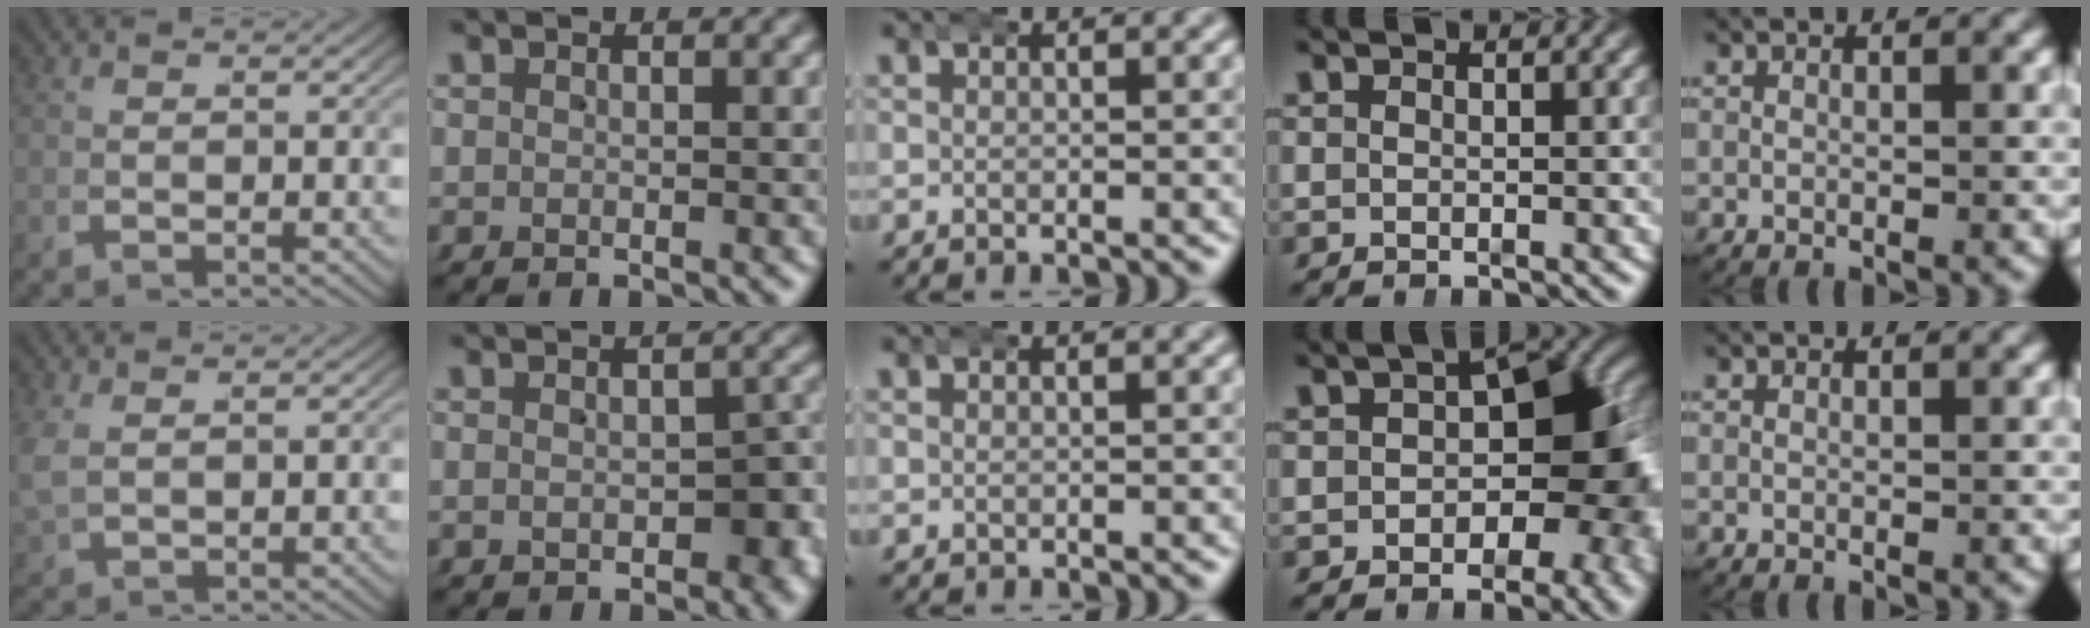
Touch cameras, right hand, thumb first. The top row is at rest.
{"thumb": {"total": 2.4, "force": [1.4, 1.4, 1.4], "torque": [-0.039, 0.000, 0.035]}, "index": {"total": 3.2, "force": [-1.1, 1.8, 2.4], "torque": [-0.027, -0.004, -0.012]}, "ring": {"total": 10.3, "force": [-0.4, 6.3, 8.0], "torque": [-0.078, -0.008, -0.002]}}